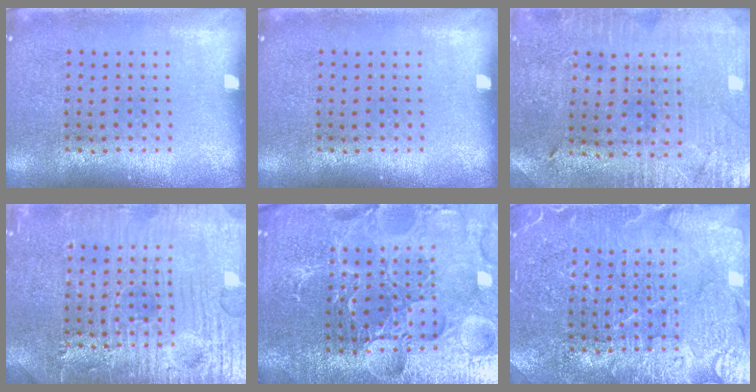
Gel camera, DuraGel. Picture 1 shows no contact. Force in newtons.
{"total": 0.0}
{"total": 0.7, "press": 0.6, "slide": 0.3}
{"total": 6.8, "press": 6.7, "slide": 0.7}
{"total": 5.3, "press": 5.0, "slide": 1.7}
{"total": 4.5, "press": 4.3, "slide": 1.3}